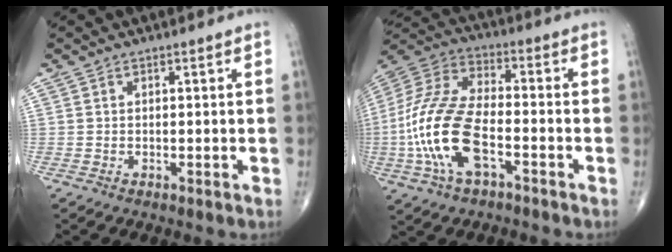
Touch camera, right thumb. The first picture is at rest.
{"total": 18.2, "force": [-5.1, 8.6, 15.2], "torque": [-0.330, 0.028, -0.096]}